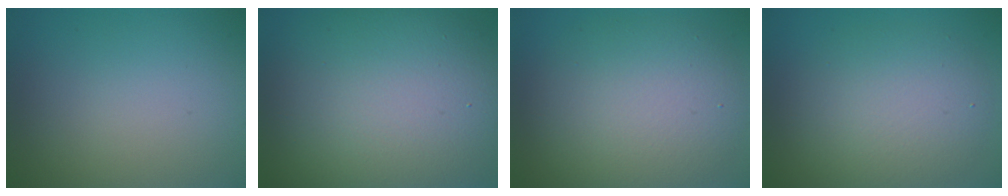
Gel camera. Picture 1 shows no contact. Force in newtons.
{"total": 14.1, "press": 14.1, "slide": 0.9}
{"total": 7.9, "press": 7.9, "slide": 0.8}
{"total": 5.4, "press": 5.4, "slide": 0.7}